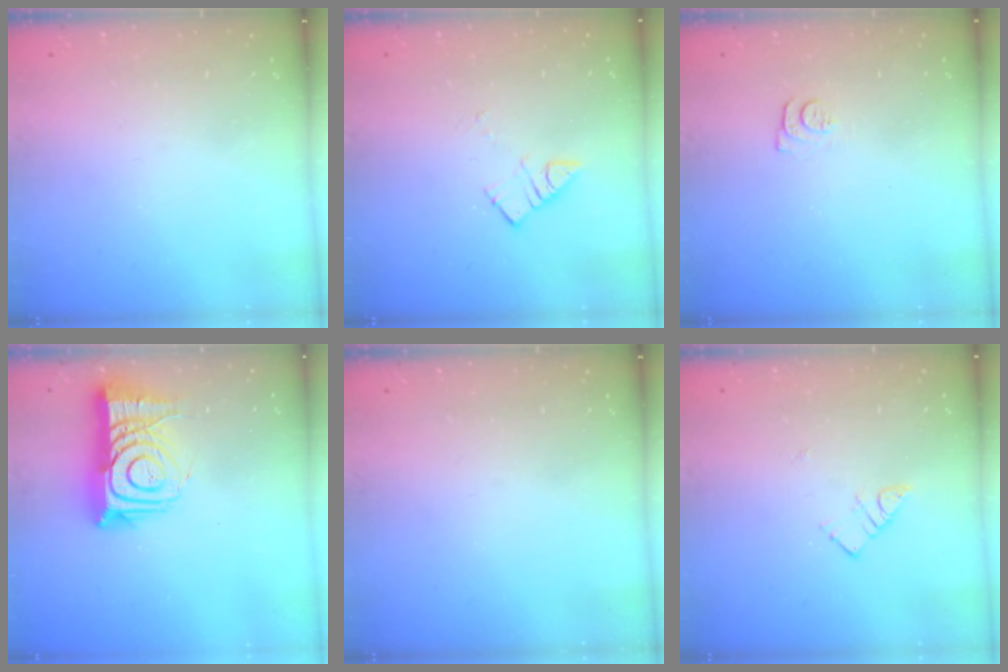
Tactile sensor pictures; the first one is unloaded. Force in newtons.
{"total": 4.9, "press": 4.8, "slide": 0.5}
{"total": 5.2, "press": 5.2, "slide": 0.7}
{"total": 14.4, "press": 14.4, "slide": 1.1}
{"total": 0.0}
{"total": 4.1, "press": 4.0, "slide": 0.5}